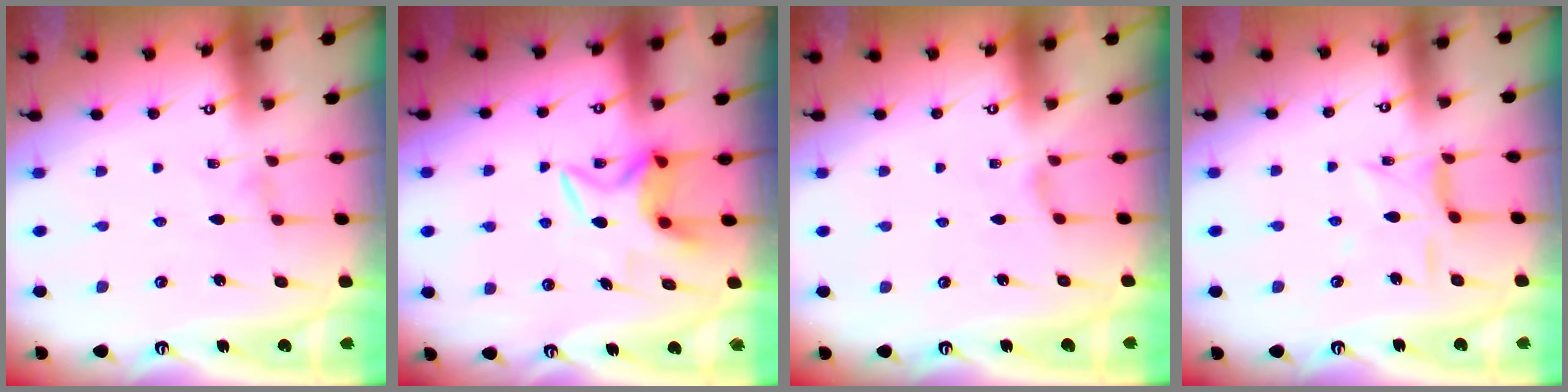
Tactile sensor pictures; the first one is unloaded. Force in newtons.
{"total": 7.1, "press": 7.0, "slide": 0.7}
{"total": 0.0}
{"total": 6.1, "press": 6.1, "slide": 0.4}